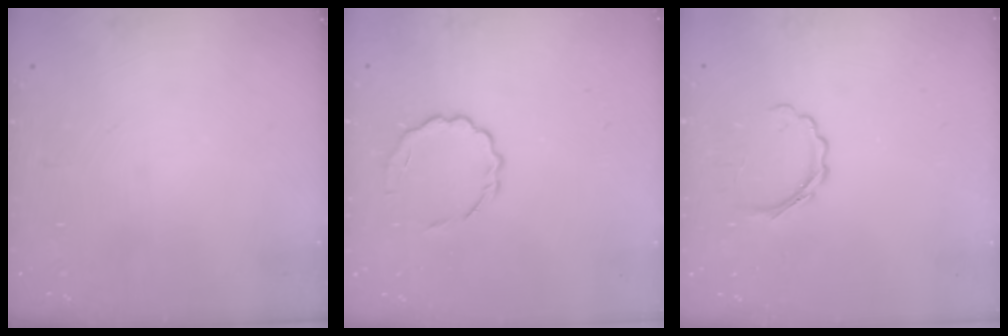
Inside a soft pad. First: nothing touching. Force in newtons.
{"total": 6.2, "press": 6.0, "slide": 1.5}
{"total": 4.1, "press": 3.9, "slide": 1.2}